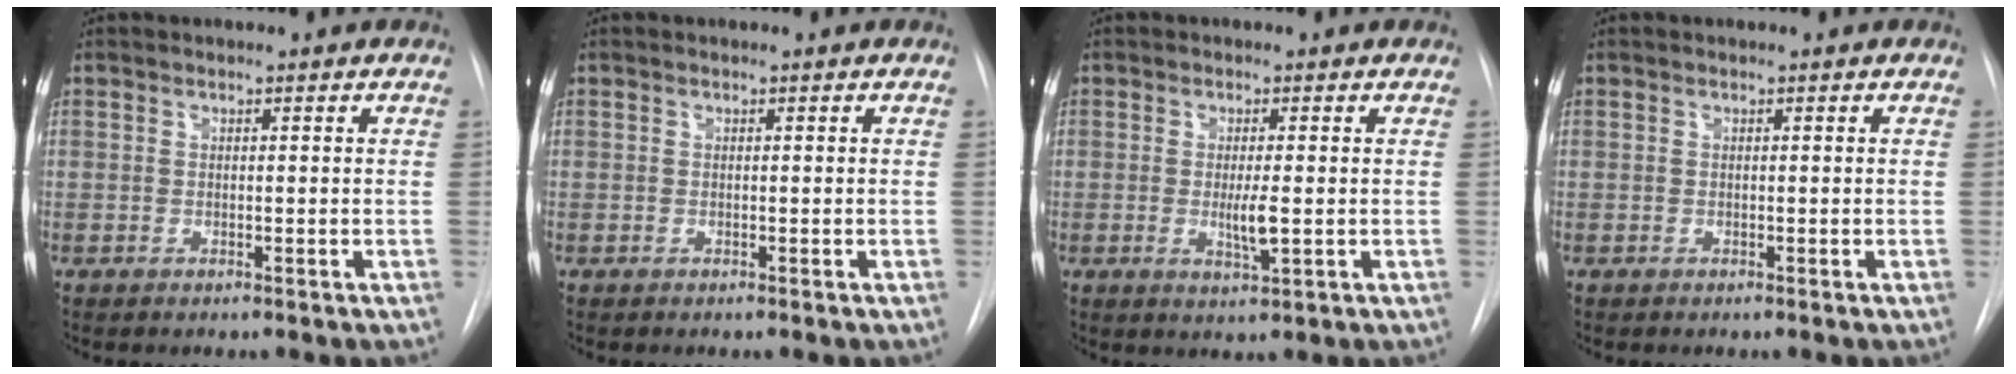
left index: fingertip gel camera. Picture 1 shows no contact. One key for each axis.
{"total": 0.0}
{"total": 3.3, "fx": -0.3, "fy": 0.5, "fz": 3.3, "tx": -0.059, "ty": -0.006, "tz": -0.004}
{"total": 0.0}